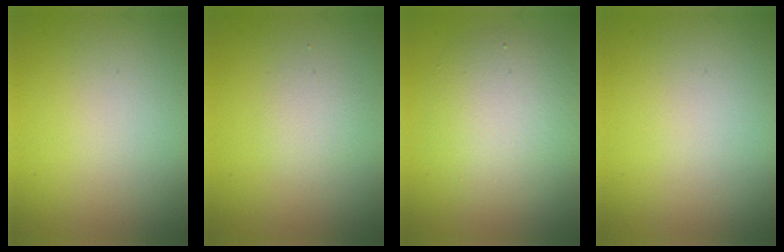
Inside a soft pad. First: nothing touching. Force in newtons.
{"total": 1.2, "press": 1.2, "slide": 0.1}
{"total": 5.2, "press": 5.2, "slide": 0.2}
{"total": 0.0}